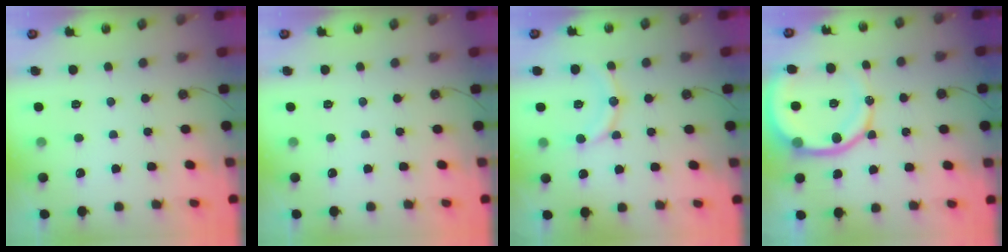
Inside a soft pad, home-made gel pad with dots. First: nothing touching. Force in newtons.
{"total": 0.0}
{"total": 11.7, "press": 11.4, "slide": 2.7}
{"total": 15.0, "press": 14.9, "slide": 1.6}